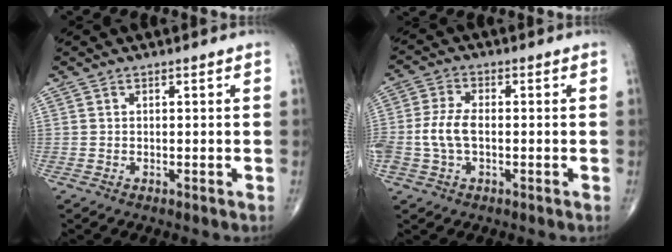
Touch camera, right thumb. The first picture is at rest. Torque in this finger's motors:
{"motor_torque": [0.18, 0.11, 0.43, 0.03, 0.12]}